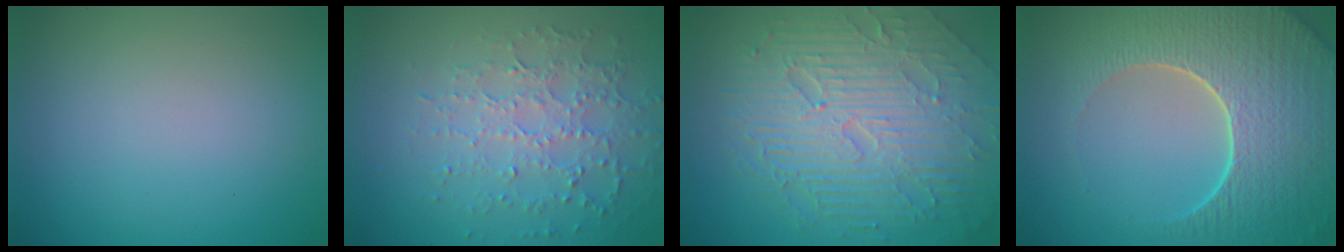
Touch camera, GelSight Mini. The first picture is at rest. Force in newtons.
{"total": 4.9, "press": 3.5, "slide": 3.4}
{"total": 9.8, "press": 6.5, "slide": 7.4}
{"total": 8.7, "press": 6.4, "slide": 5.9}